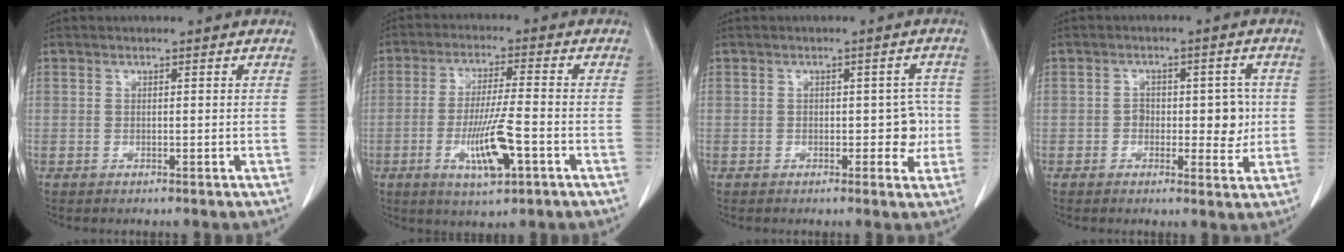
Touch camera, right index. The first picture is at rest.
{"total": 9.3, "force": [-3.4, 1.0, 8.6], "torque": [-0.160, -0.010, -0.057]}
{"total": 3.7, "force": [-0.7, 2.2, 2.9], "torque": [-0.024, 0.016, -0.006]}
{"total": 5.6, "force": [-0.5, 3.3, 4.6], "torque": [-0.044, 0.008, -0.005]}